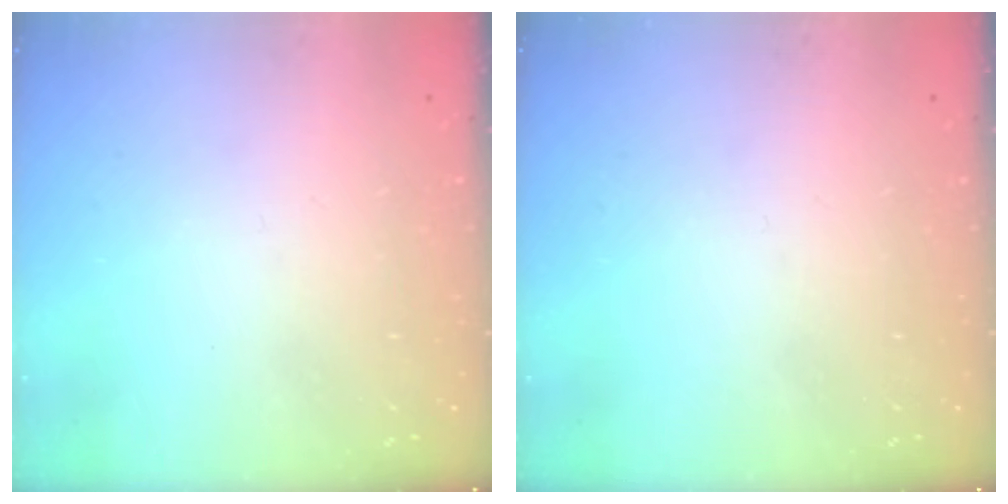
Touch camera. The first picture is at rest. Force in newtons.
{"total": 0.0}